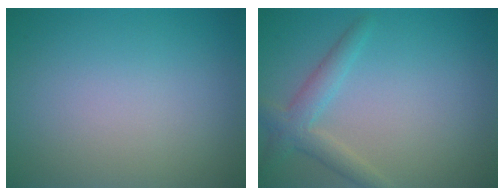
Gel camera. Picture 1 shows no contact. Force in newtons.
{"total": 2.7, "press": 2.7, "slide": 0.3}